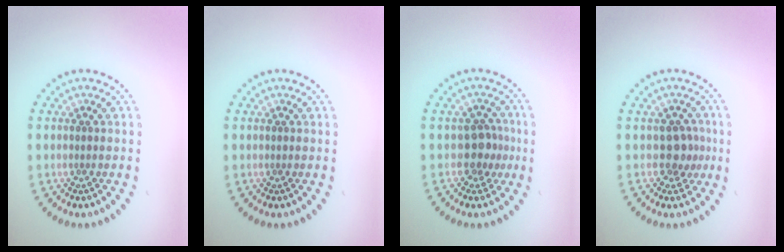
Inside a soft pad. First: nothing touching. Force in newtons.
{"total": 0.0}
{"total": 2.3, "press": 1.8, "slide": 1.3}
{"total": 2.0, "press": 1.6, "slide": 1.2}